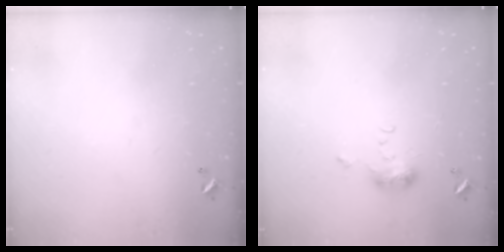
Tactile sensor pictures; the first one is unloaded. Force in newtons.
{"total": 6.2, "press": 6.2, "slide": 0.7}